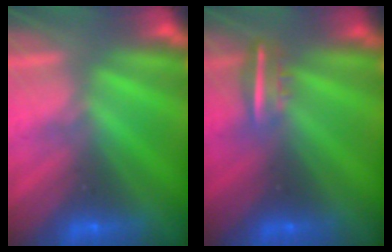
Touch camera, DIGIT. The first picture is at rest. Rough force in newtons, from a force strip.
{"total": 5.2}